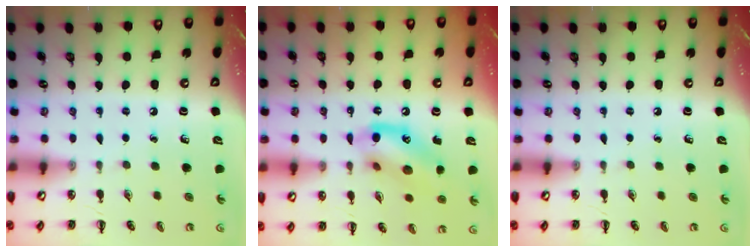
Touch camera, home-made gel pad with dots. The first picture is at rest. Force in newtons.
{"total": 14.2, "press": 14.1, "slide": 1.5}
{"total": 0.0}